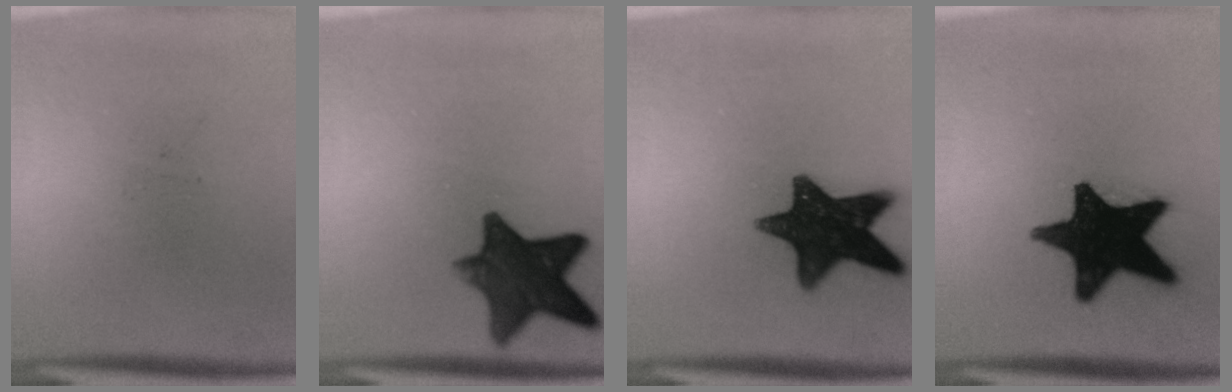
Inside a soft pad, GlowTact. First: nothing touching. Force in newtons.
{"total": 11.6}
{"total": 14.9}
{"total": 18.5}